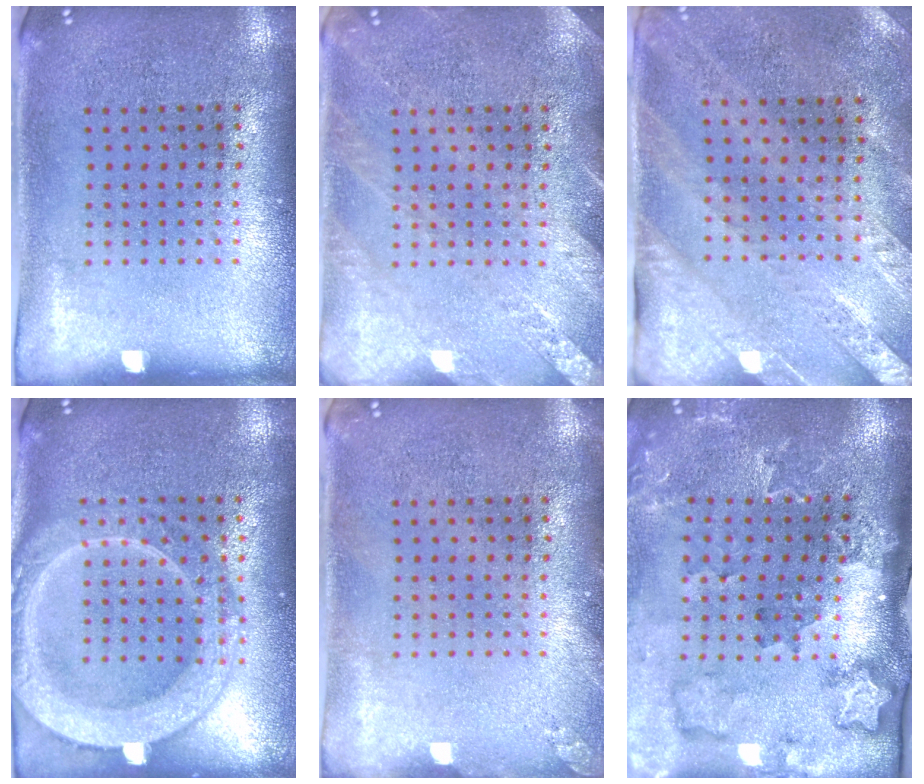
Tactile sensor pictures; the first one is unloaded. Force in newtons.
{"total": 2.6, "press": 2.6, "slide": 0.2}
{"total": 2.5, "press": 2.1, "slide": 1.3}
{"total": 4.0, "press": 4.0, "slide": 0.5}
{"total": 0.9, "press": 0.9, "slide": 0.1}
{"total": 2.1, "press": 2.0, "slide": 0.7}